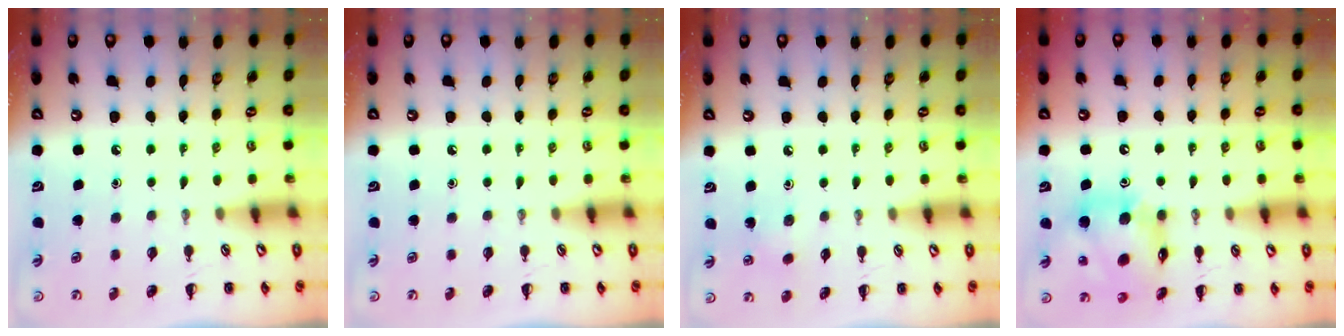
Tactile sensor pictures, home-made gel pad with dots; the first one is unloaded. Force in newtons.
{"total": 0.0}
{"total": 4.4, "press": 4.2, "slide": 1.3}
{"total": 13.5, "press": 12.9, "slide": 4.1}